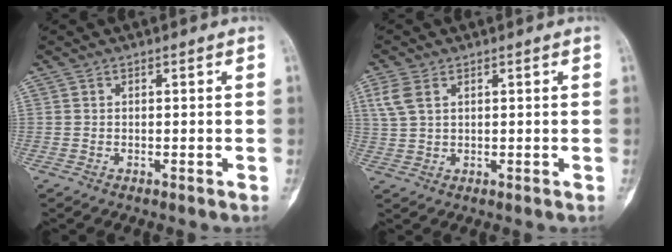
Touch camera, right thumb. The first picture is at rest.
{"total": 4.5, "force": [1.9, 2.7, 3.1], "torque": [-0.077, 0.004, 0.044]}